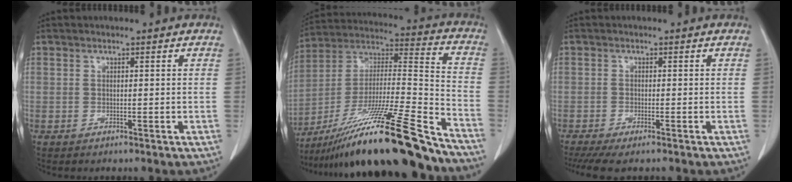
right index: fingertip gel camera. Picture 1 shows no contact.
{"total": 26.8, "force": [-21.1, 0.0, 16.6], "torque": [-0.266, -0.023, -0.366]}
{"total": 5.1, "force": [-4.0, 0.7, 3.0], "torque": [-0.045, -0.011, -0.067]}